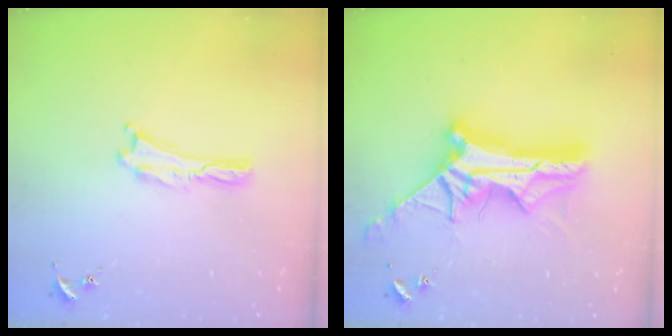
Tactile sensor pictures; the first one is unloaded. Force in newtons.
{"total": 14.8, "press": 14.7, "slide": 1.4}